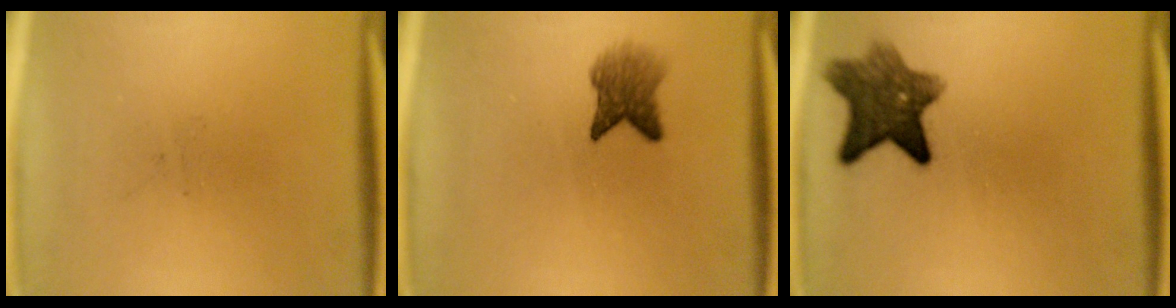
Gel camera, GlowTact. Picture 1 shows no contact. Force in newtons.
{"total": 4.3}
{"total": 8.4}